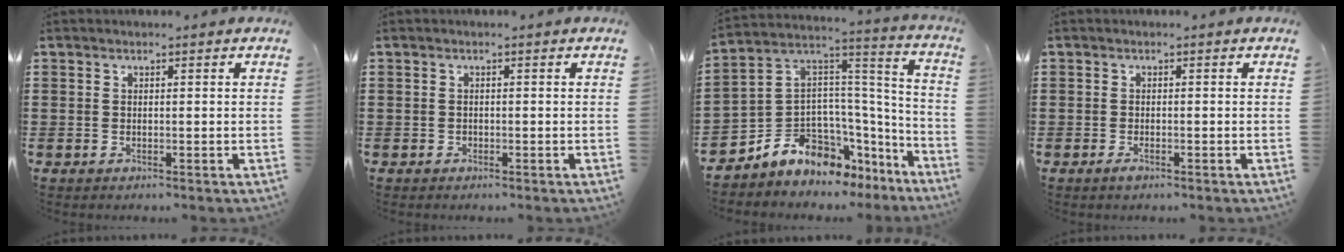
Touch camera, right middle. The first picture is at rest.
{"total": 0.5, "force": [-0.3, 0.4, 0.0], "torque": [0.000, 0.004, -0.008]}
{"total": 7.5, "force": [-5.8, 4.4, 1.5], "torque": [-0.059, -0.009, -0.115]}
{"total": 1.1, "force": [-0.7, 0.4, 0.8], "torque": [-0.016, -0.003, -0.013]}